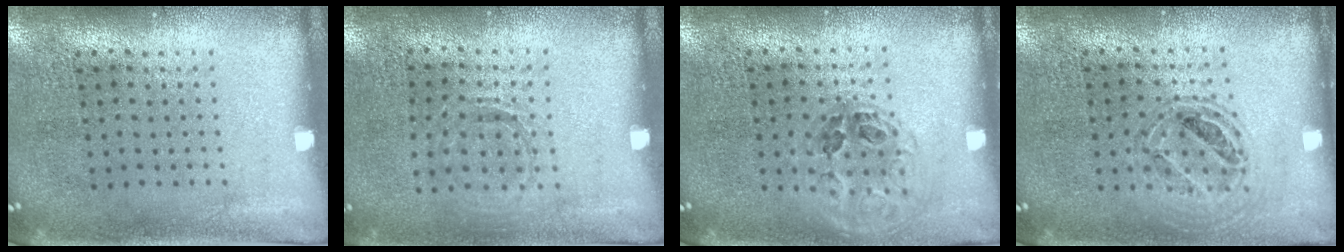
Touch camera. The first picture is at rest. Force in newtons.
{"total": 0.9, "press": 0.9, "slide": 0.1}
{"total": 1.1, "press": 1.0, "slide": 0.4}
{"total": 0.8, "press": 0.8, "slide": 0.0}